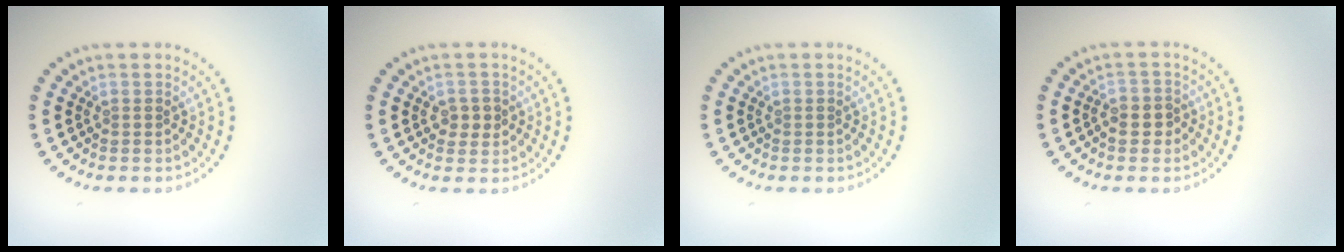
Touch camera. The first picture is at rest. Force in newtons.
{"total": 1.9, "press": 1.8, "slide": 0.3}
{"total": 0.0}
{"total": 2.4, "press": 2.3, "slide": 0.8}